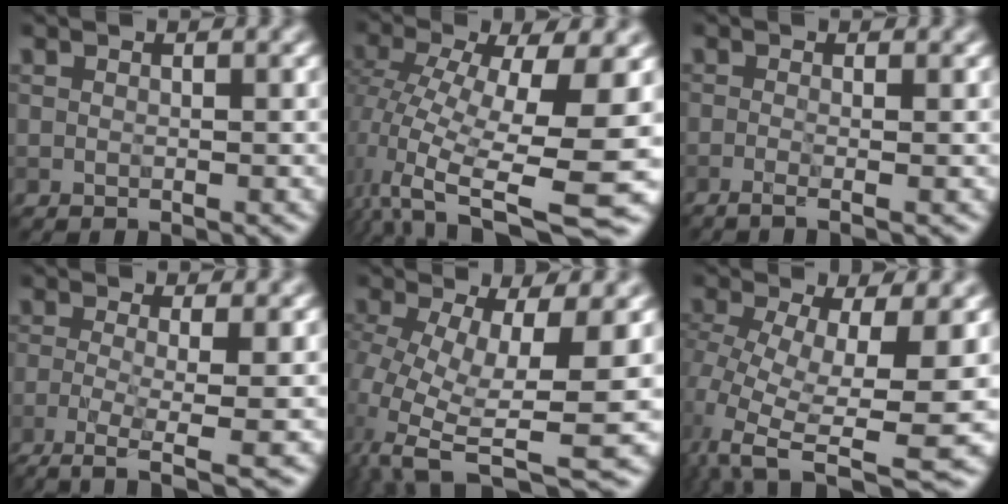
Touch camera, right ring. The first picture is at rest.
{"total": 12.6, "force": [-2.0, 4.4, 11.6], "torque": [-0.220, -0.023, -0.029]}
{"total": 2.7, "force": [-0.5, 1.2, 2.3], "torque": [-0.016, -0.004, -0.025]}
{"total": 5.2, "force": [-2.4, 1.1, 4.5], "torque": [-0.078, -0.006, -0.055]}
{"total": 10.5, "force": [-1.7, 4.0, 9.6], "torque": [-0.190, -0.024, -0.003]}
{"total": 10.5, "force": [-1.9, 4.1, 9.5], "torque": [-0.173, -0.027, 0.003]}